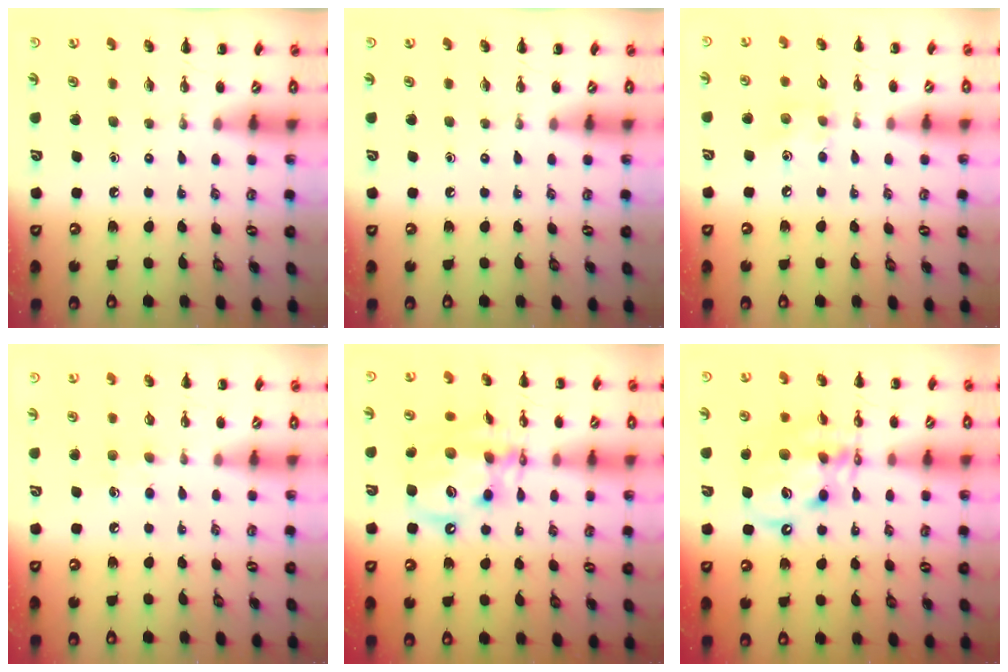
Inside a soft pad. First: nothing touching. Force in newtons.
{"total": 0.0}
{"total": 7.2, "press": 7.1, "slide": 1.2}
{"total": 4.7, "press": 4.5, "slide": 1.4}
{"total": 13.5, "press": 13.4, "slide": 2.0}
{"total": 12.8, "press": 12.3, "slide": 3.6}